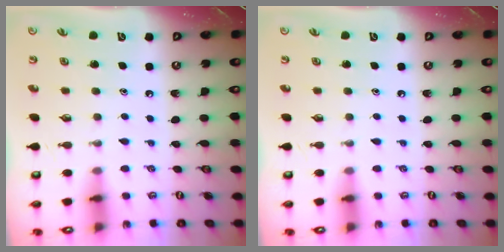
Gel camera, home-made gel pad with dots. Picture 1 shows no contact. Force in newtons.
{"total": 0.0}